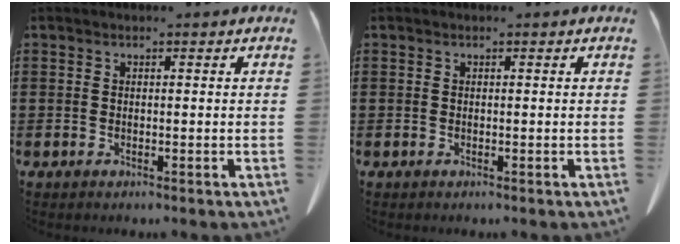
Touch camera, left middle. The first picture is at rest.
{"total": 0.0}